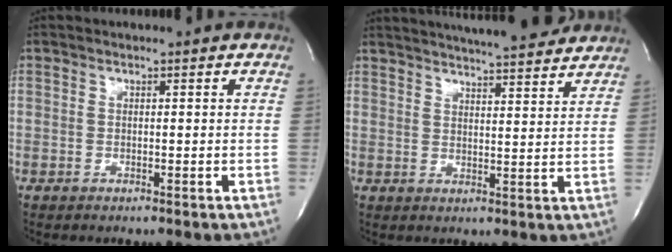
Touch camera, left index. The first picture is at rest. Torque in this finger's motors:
{"motor_torque": [0.91, -1.23, 0.60, 0.13]}